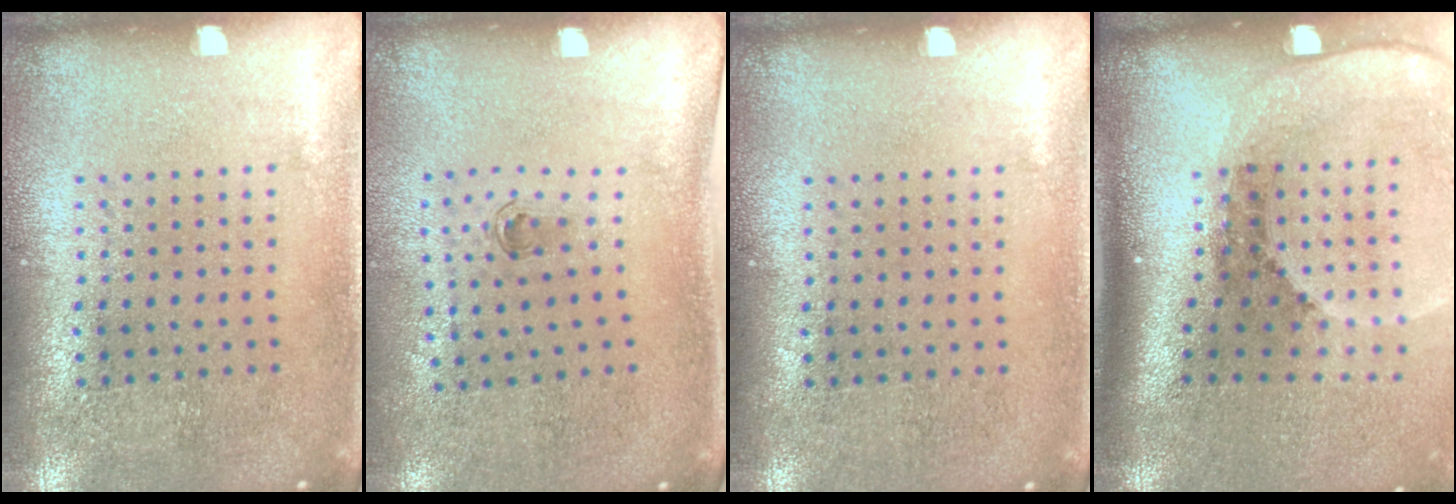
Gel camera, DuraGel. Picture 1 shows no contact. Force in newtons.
{"total": 0.6, "press": 0.4, "slide": 0.5}
{"total": 0.0}
{"total": 2.8, "press": 1.9, "slide": 2.1}